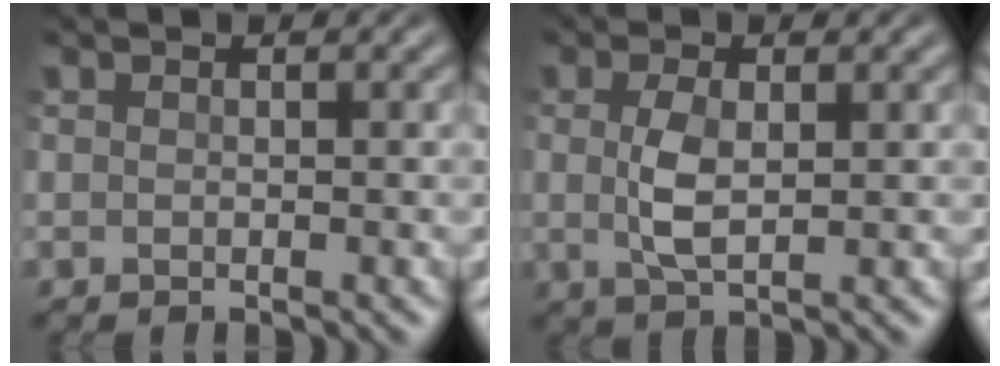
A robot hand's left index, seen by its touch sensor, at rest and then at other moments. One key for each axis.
{"total": 3.0, "fx": 0.1, "fy": 1.2, "fz": 2.7, "tx": -0.061, "ty": 0.002, "tz": 0.004}